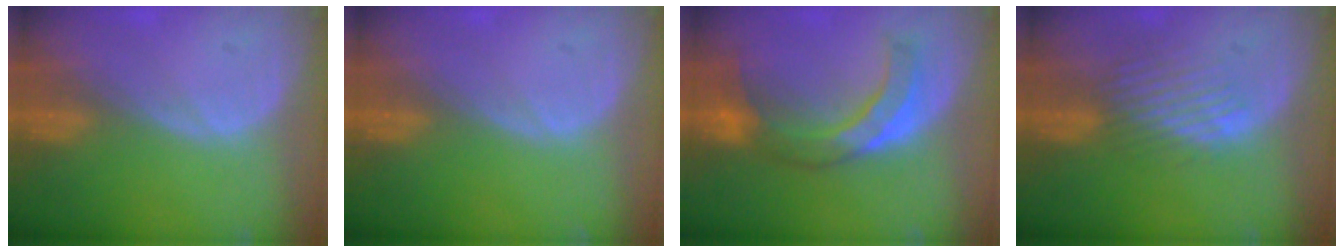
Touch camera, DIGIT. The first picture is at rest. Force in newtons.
{"total": 0.0}
{"total": 7.6, "press": 7.6, "slide": 0.7}
{"total": 4.0, "press": 4.0, "slide": 0.4}